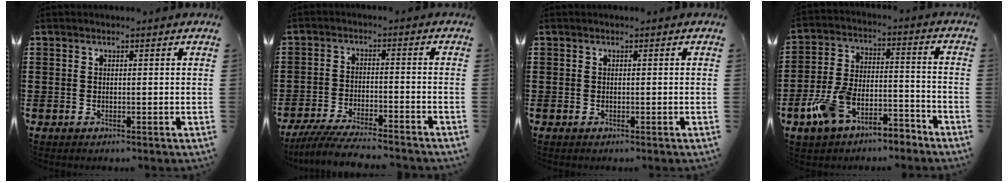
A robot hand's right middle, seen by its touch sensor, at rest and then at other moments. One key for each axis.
{"total": 5.6, "fx": -5.3, "fy": 0.3, "fz": 1.9, "tx": -0.043, "ty": -0.010, "tz": -0.104}
{"total": 0.0}
{"total": 8.7, "fx": -6.8, "fy": 3.1, "fz": 4.5, "tx": -0.095, "ty": 0.018, "tz": -0.132}